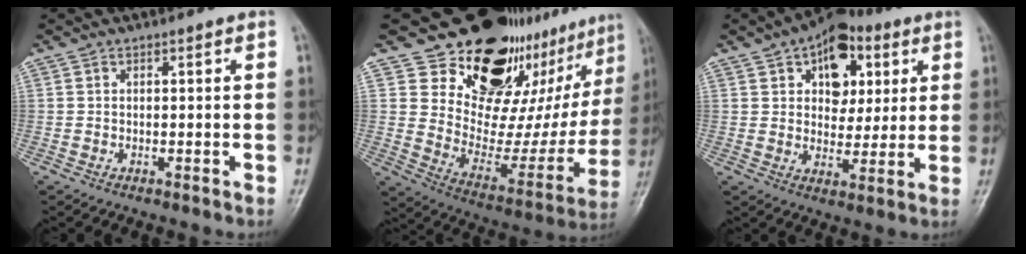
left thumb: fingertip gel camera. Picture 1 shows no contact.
{"total": 30.8, "force": [19.0, 15.8, 18.3], "torque": [-0.223, -0.089, 0.283]}
{"total": 13.1, "force": [5.1, 8.7, 8.4], "torque": [-0.073, -0.006, 0.075]}